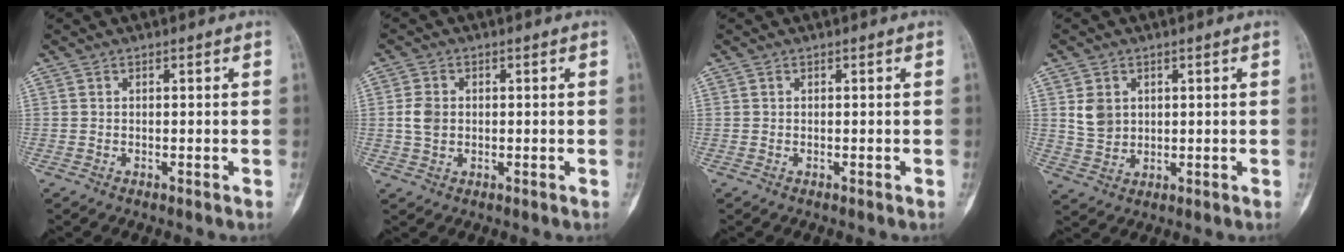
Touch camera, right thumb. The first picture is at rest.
{"total": 3.7, "force": [0.1, 2.8, 2.3], "torque": [-0.044, 0.004, 0.002]}
{"total": 0.0}
{"total": 4.9, "force": [1.4, 4.0, 2.5], "torque": [-0.033, -0.007, 0.036]}